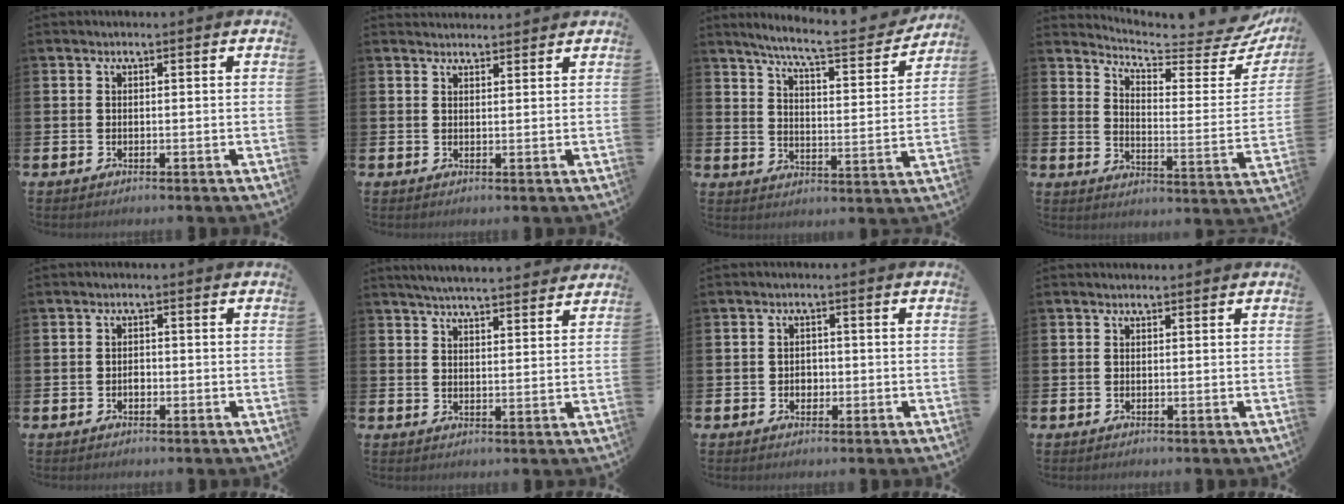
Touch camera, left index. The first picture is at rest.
{"total": 2.0, "force": [1.9, 0.4, -0.2], "torque": [0.007, -0.010, 0.034]}
{"total": 7.7, "force": [6.9, 0.6, 3.3], "torque": [-0.077, -0.050, 0.114]}
{"total": 5.5, "force": [5.1, 0.9, 1.8], "torque": [-0.050, -0.052, 0.078]}
{"total": 1.0, "force": [-0.4, 0.8, 0.5], "torque": [-0.007, 0.001, -0.008]}
{"total": 4.9, "force": [4.8, 0.1, 0.9], "torque": [-0.029, -0.024, 0.086]}
{"total": 1.7, "force": [-0.3, 1.5, 0.8], "torque": [-0.004, 0.003, -0.010]}
{"total": 0.0}